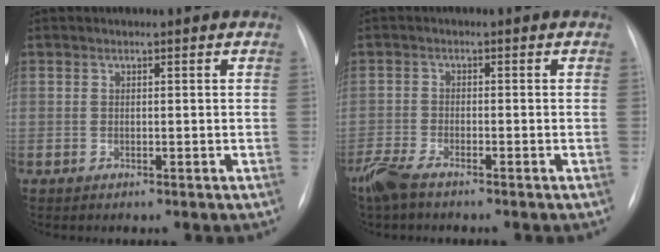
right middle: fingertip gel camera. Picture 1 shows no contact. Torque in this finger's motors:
{"motor_torque": [0.64, -0.61, 0.60, 0.08]}